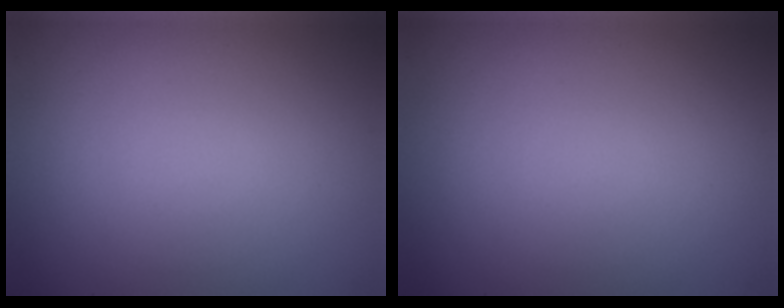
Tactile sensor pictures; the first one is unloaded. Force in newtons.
{"total": 0.0}